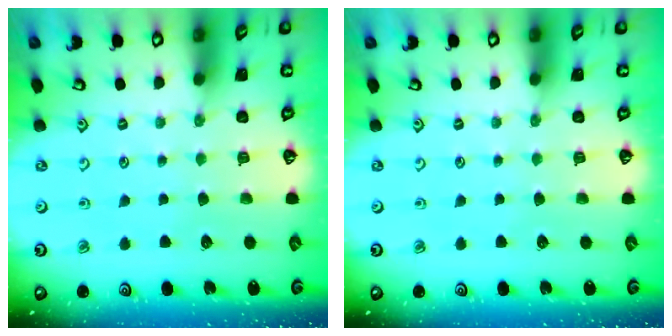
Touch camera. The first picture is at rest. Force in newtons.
{"total": 0.0}